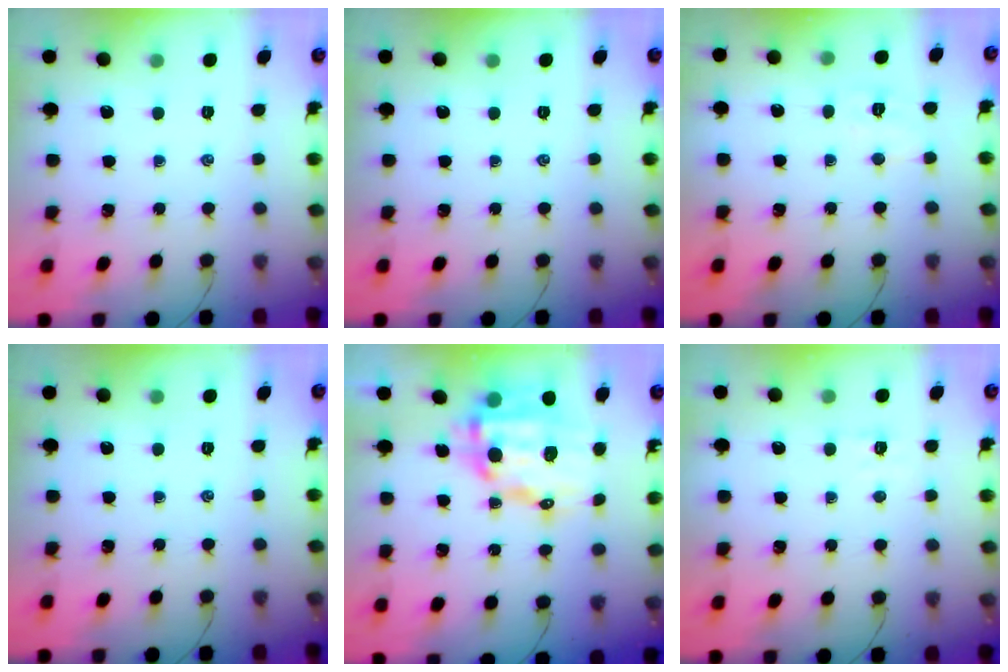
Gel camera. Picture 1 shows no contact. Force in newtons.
{"total": 0.0}
{"total": 4.9, "press": 4.8, "slide": 1.1}
{"total": 0.0}
{"total": 14.1, "press": 13.7, "slide": 3.3}
{"total": 2.3, "press": 2.1, "slide": 0.8}